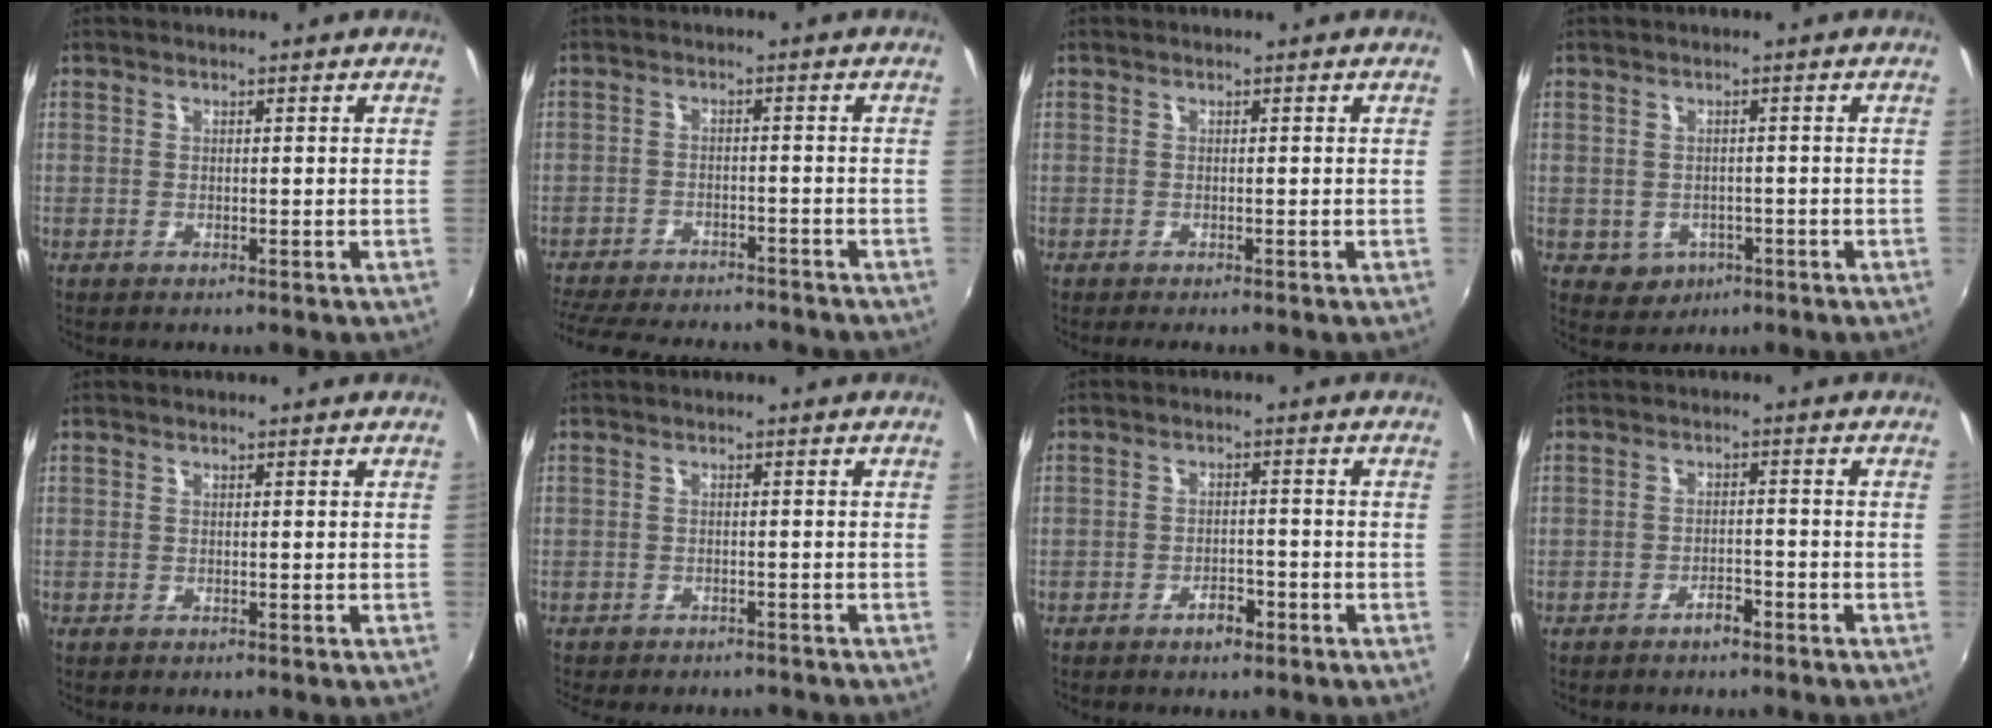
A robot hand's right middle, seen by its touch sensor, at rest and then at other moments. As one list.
[{"total": 16.7, "force": [-14.5, 4.6, 6.8], "torque": [-0.155, -0.019, -0.211]}, {"total": 0.6, "force": [-0.4, -0.1, 0.4], "torque": [-0.006, 0.000, -0.008]}, {"total": 3.9, "force": [-1.2, 3.6, 1.2], "torque": [-0.033, 0.001, -0.006]}, {"total": 0.0}, {"total": 6.6, "force": [-5.8, 2.0, 2.3], "torque": [-0.057, -0.017, -0.082]}, {"total": 3.2, "force": [-2.2, 1.5, 1.7], "torque": [-0.035, 0.002, -0.031]}, {"total": 2.6, "force": [-2.2, 1.0, 1.1], "torque": [-0.027, 0.003, -0.031]}]